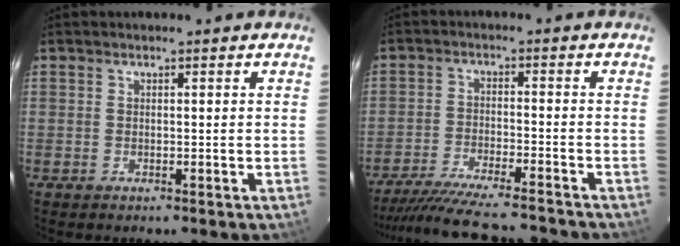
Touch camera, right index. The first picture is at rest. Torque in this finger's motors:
{"motor_torque": [1.13, -1.00, 0.31, 0.06]}